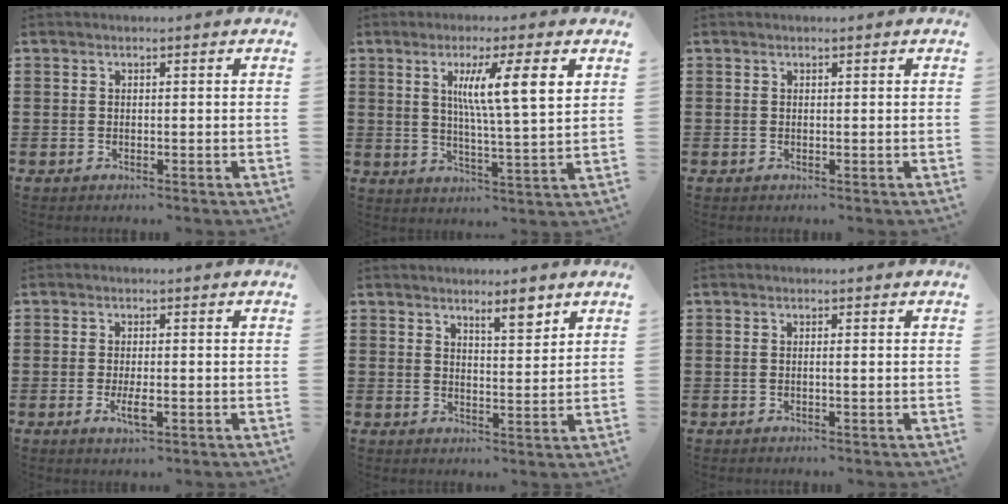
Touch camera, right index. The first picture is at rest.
{"total": 8.6, "force": [2.9, 0.9, 8.0], "torque": [-0.154, -0.002, 0.043]}
{"total": 0.0}
{"total": 3.5, "force": [-1.2, 1.0, 3.1], "torque": [-0.073, -0.007, -0.026]}
{"total": 4.3, "force": [3.4, 1.0, 2.4], "torque": [-0.029, -0.007, 0.055]}
{"total": 0.7, "force": [-0.1, 0.0, 0.7], "torque": [-0.013, -0.003, -0.001]}